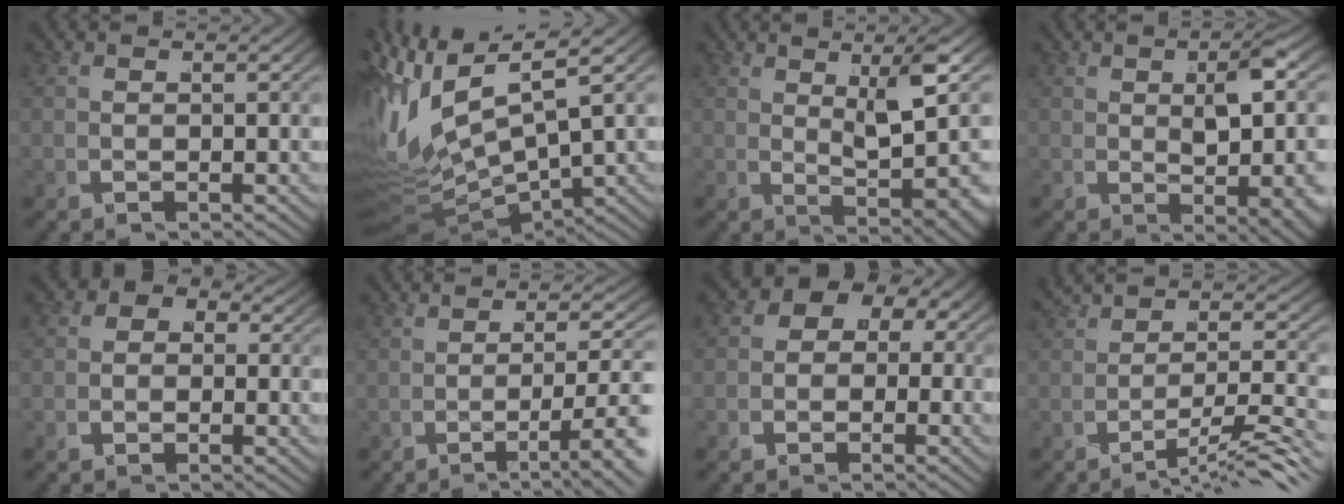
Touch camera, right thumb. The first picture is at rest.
{"total": 15.3, "force": [0.1, 11.2, 10.4], "torque": [-0.250, -0.042, 0.007]}
{"total": 6.3, "force": [1.4, 1.7, 5.9], "torque": [-0.091, -0.005, 0.026]}
{"total": 5.0, "force": [0.5, 1.6, 4.7], "torque": [-0.068, -0.002, 0.014]}
{"total": 2.3, "force": [-1.0, 2.1, 0.2], "torque": [-0.014, -0.003, -0.030]}
{"total": 5.1, "force": [-2.3, 1.3, 4.3], "torque": [-0.073, 0.004, -0.043]}
{"total": 4.0, "force": [0.0, 3.5, 2.0], "torque": [-0.053, 0.000, -0.009]}
{"total": 5.0, "force": [-4.0, 0.8, 2.8], "torque": [-0.038, 0.010, -0.070]}